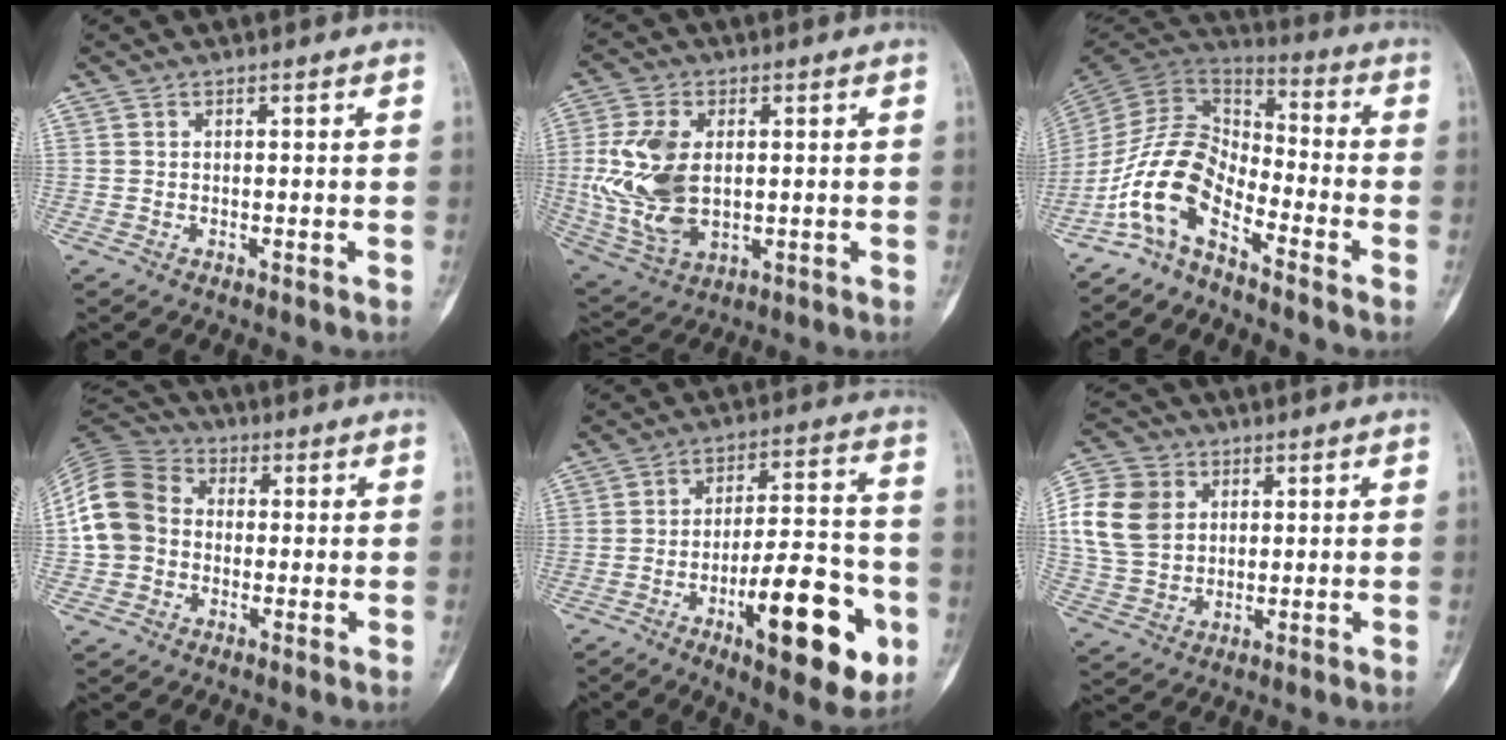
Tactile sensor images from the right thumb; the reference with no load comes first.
{"total": 14.3, "force": [0.8, 8.7, 11.3], "torque": [-0.235, -0.007, 0.028]}
{"total": 11.6, "force": [-7.1, 5.5, 7.3], "torque": [-0.135, 0.084, -0.152]}
{"total": 11.2, "force": [-0.3, 9.5, 5.9], "torque": [-0.109, 0.031, -0.019]}
{"total": 20.8, "force": [-7.8, 7.1, 17.9], "torque": [-0.237, 0.031, -0.110]}
{"total": 12.4, "force": [3.0, 9.8, 6.9], "torque": [-0.129, 0.002, 0.058]}